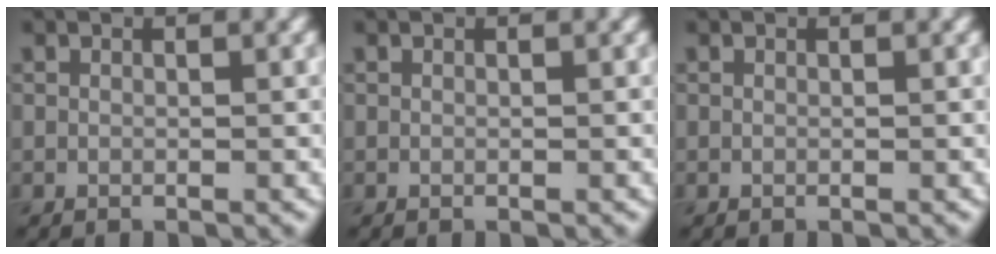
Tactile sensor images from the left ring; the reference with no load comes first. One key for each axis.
{"total": 0.0}
{"total": 0.0}